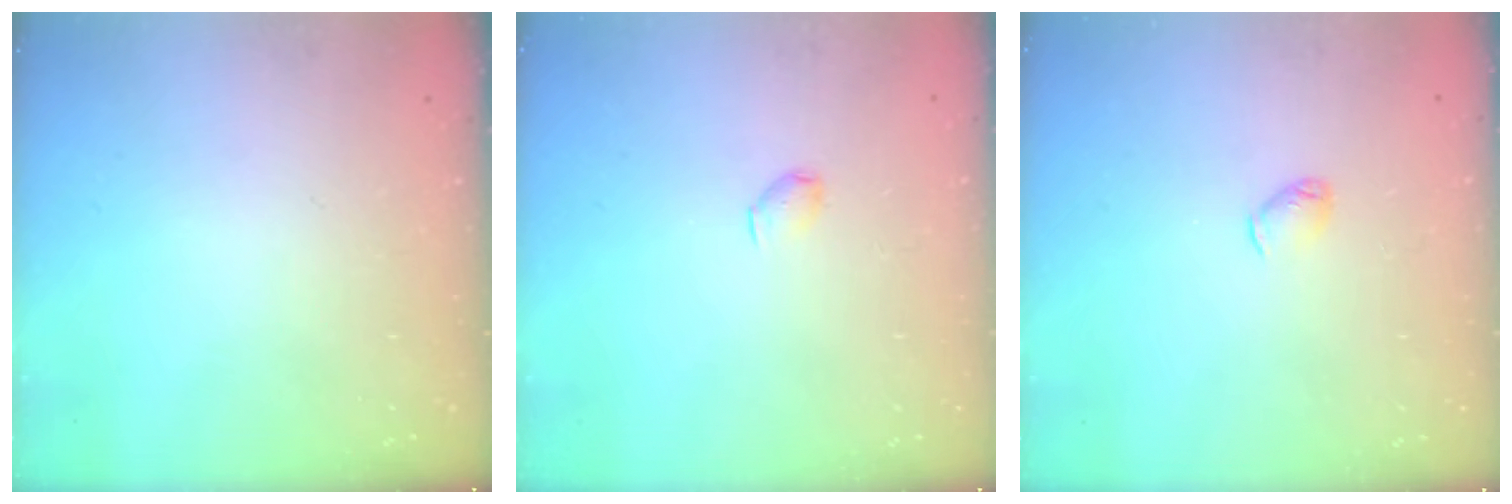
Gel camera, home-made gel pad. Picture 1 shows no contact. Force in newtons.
{"total": 2.9, "press": 2.9, "slide": 0.5}
{"total": 2.9, "press": 2.9, "slide": 0.5}